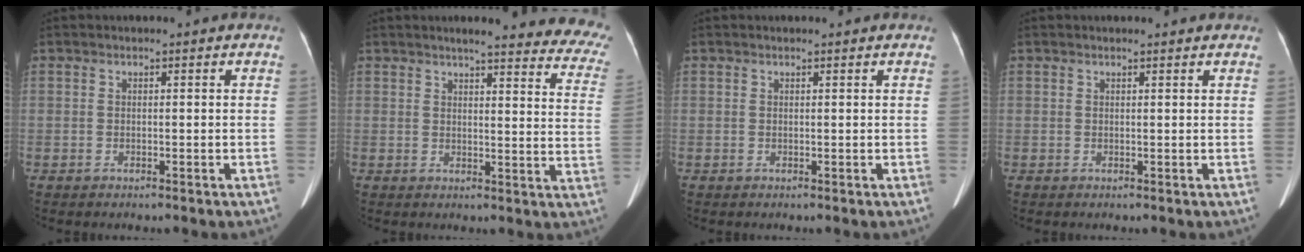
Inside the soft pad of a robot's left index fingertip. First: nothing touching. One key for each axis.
{"total": 20.6, "fx": 18.3, "fy": 2.3, "fz": 9.1, "tx": -0.094, "ty": -0.059, "tz": 0.187}
{"total": 1.1, "fx": 1.1, "fy": 0.0, "fz": 0.3, "tx": -0.012, "ty": 0.006, "tz": 0.015}
{"total": 2.3, "fx": 2.2, "fy": 0.2, "fz": 0.7, "tx": -0.014, "ty": 0.009, "tz": 0.024}